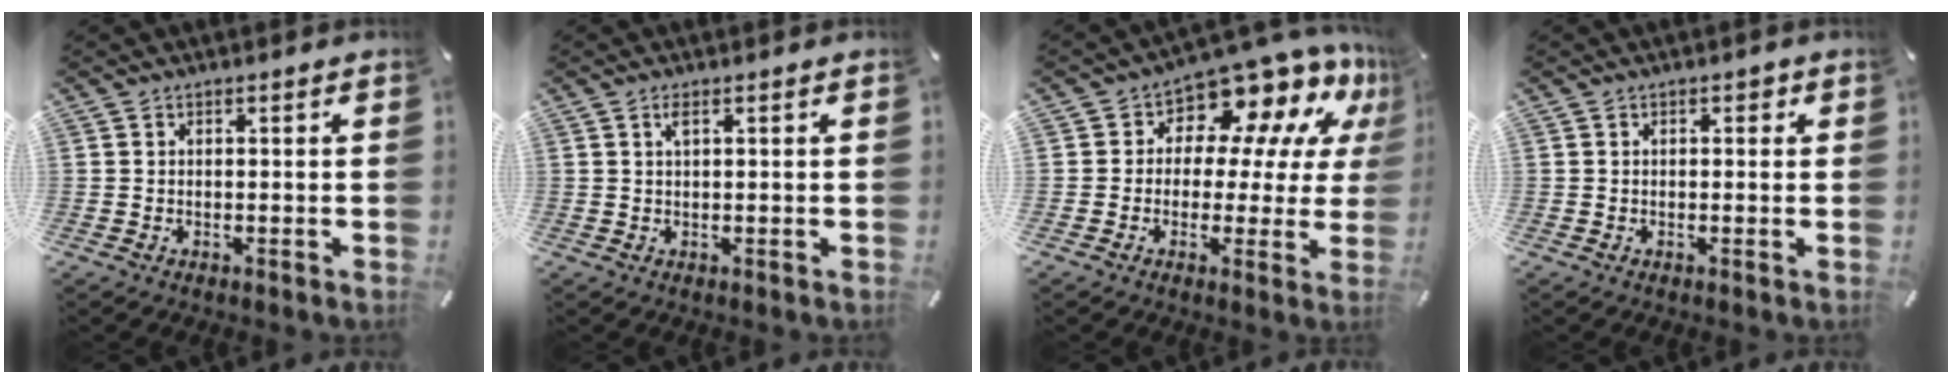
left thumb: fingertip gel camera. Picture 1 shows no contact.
{"total": 1.5, "force": [0.7, 0.3, 1.3], "torque": [-0.028, 0.001, 0.011]}
{"total": 9.8, "force": [6.9, 5.4, 4.3], "torque": [-0.074, -0.068, 0.122]}
{"total": 1.0, "force": [0.1, 0.8, 0.6], "torque": [-0.004, 0.004, -0.001]}